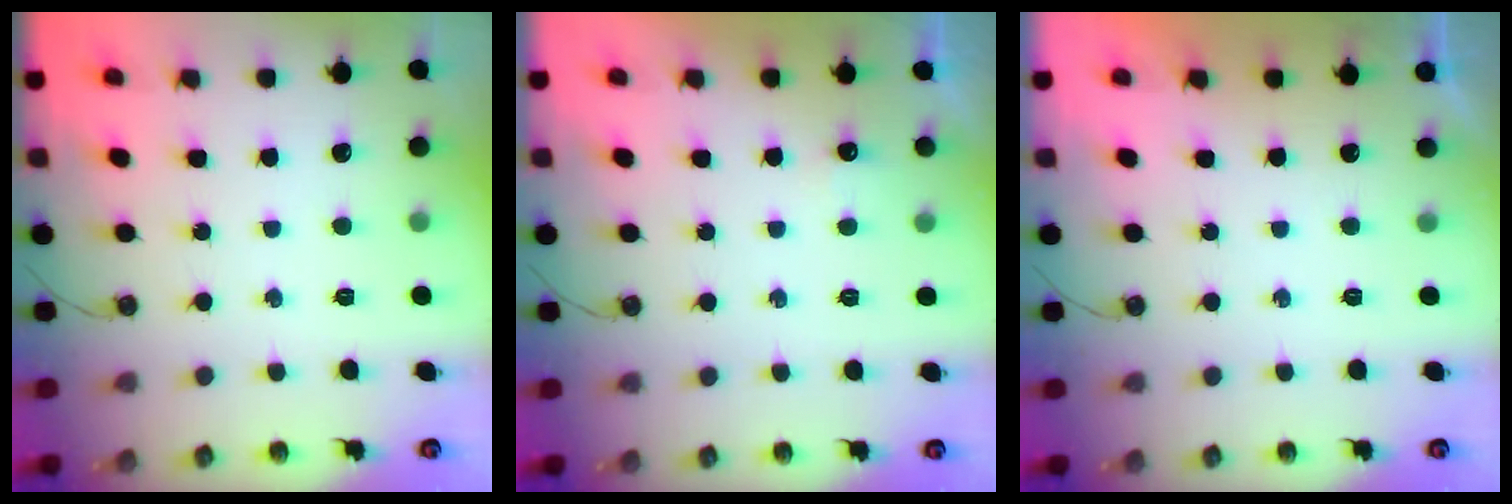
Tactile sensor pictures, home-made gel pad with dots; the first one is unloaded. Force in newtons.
{"total": 3.9, "press": 3.1, "slide": 2.4}
{"total": 0.0}